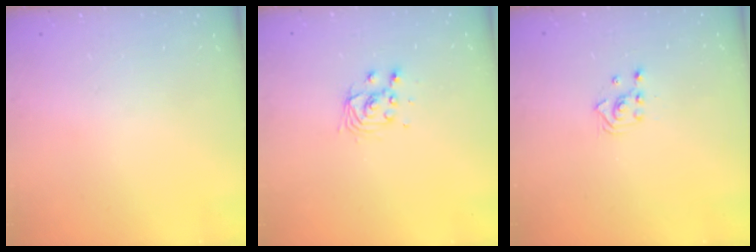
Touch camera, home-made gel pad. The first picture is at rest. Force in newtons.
{"total": 5.3, "press": 5.3, "slide": 0.4}
{"total": 2.5, "press": 2.5, "slide": 0.3}